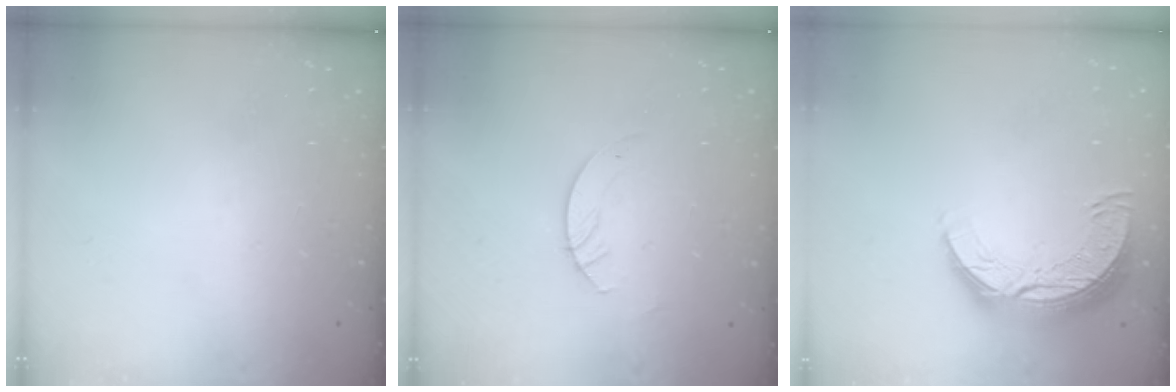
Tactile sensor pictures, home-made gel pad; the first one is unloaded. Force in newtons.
{"total": 3.0, "press": 3.0, "slide": 0.3}
{"total": 10.2, "press": 10.2, "slide": 0.6}